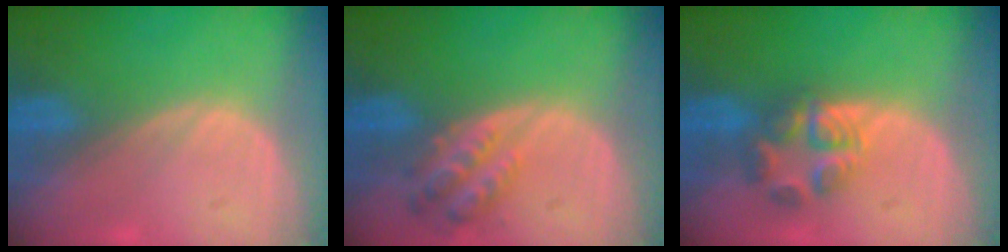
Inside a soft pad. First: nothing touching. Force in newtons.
{"total": 5.6, "press": 5.1, "slide": 2.2}
{"total": 5.6, "press": 5.5, "slide": 1.1}